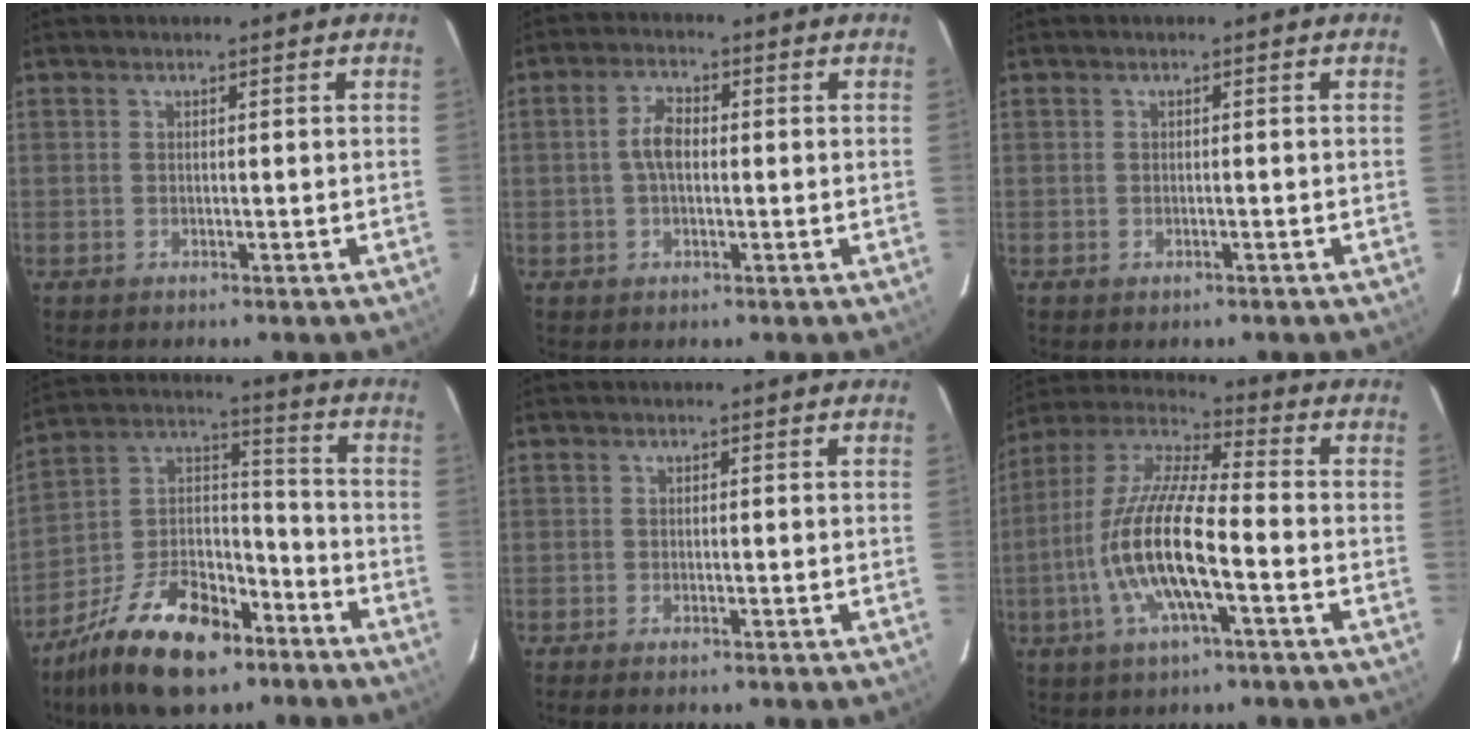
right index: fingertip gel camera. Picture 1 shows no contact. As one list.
[{"total": 4.3, "force": [-0.1, 2.4, 3.7], "torque": [-0.074, 0.012, 0.000]}, {"total": 0.7, "force": [-0.4, 0.4, 0.3], "torque": [-0.003, 0.002, -0.005]}, {"total": 19.9, "force": [-12.9, 9.8, 11.6], "torque": [-0.234, 0.017, -0.221]}, {"total": 0.9, "force": [-0.7, 0.1, 0.5], "torque": [-0.012, -0.002, -0.014]}, {"total": 16.2, "force": [-4.6, 3.7, 15.1], "torque": [-0.301, -0.007, -0.096]}]